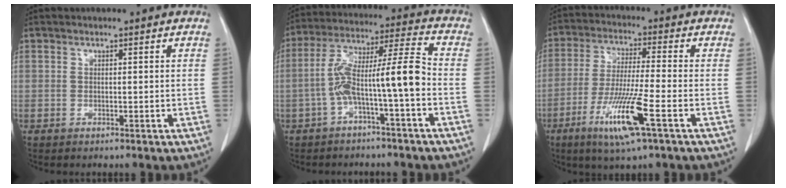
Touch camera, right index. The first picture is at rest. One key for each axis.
{"total": 10.8, "fx": -2.9, "fy": 0.3, "fz": 10.4, "tx": -0.189, "ty": 0.041, "tz": -0.051}
{"total": 11.1, "fx": -5.0, "fy": 0.0, "fz": 9.9, "tx": -0.198, "ty": -0.021, "tz": -0.093}